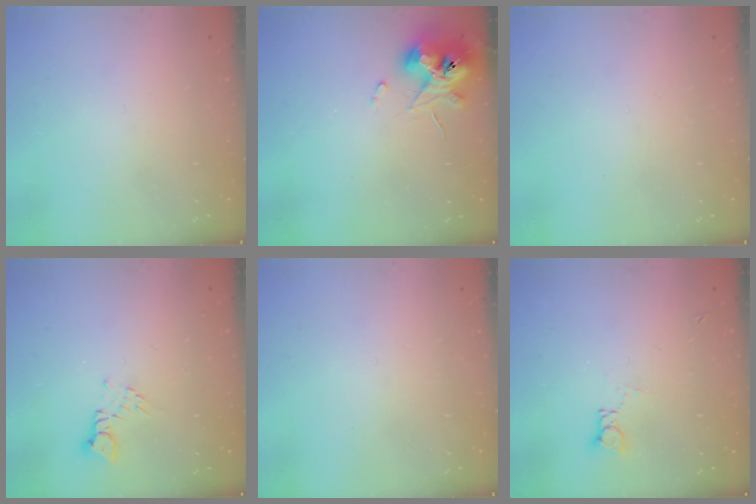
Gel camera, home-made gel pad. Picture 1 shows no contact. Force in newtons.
{"total": 10.5, "press": 10.4, "slide": 1.4}
{"total": 0.0}
{"total": 2.5, "press": 2.5, "slide": 0.3}
{"total": 0.0}
{"total": 3.1, "press": 3.1, "slide": 0.3}